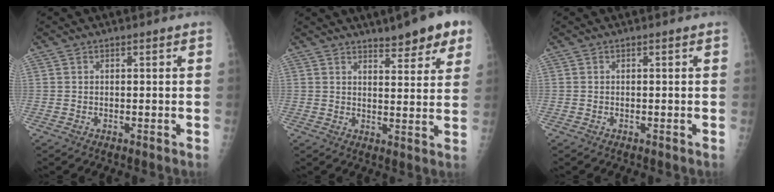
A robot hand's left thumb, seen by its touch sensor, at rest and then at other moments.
{"total": 9.4, "force": [6.5, 2.7, 6.3], "torque": [-0.059, -0.031, 0.085]}
{"total": 0.0}